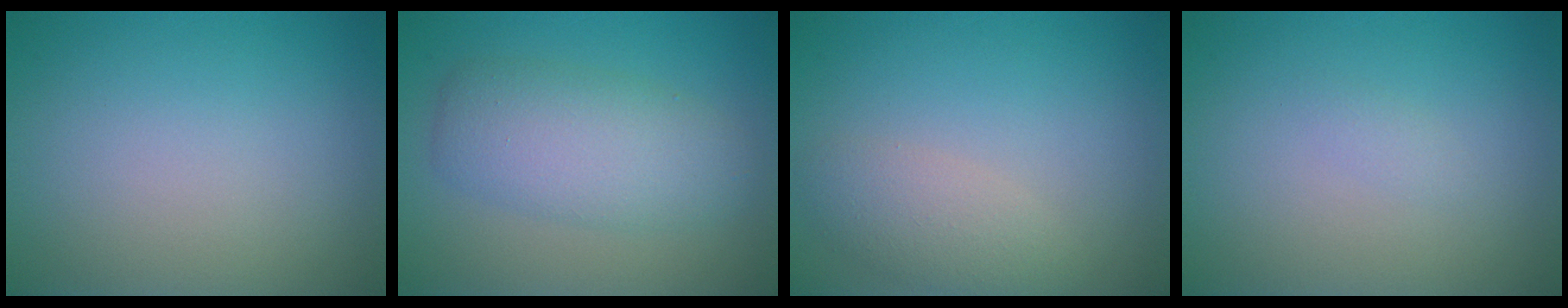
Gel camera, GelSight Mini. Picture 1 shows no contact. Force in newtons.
{"total": 5.1, "press": 5.1, "slide": 0.3}
{"total": 2.7, "press": 2.7, "slide": 0.2}
{"total": 0.6, "press": 0.6, "slide": 0.1}